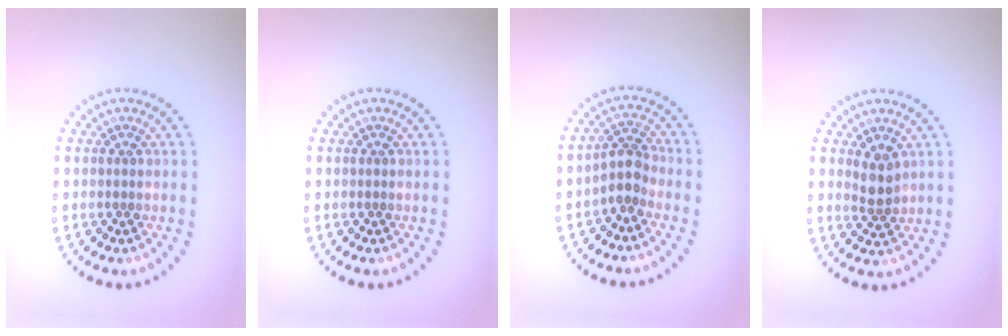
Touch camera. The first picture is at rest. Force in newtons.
{"total": 0.0}
{"total": 2.5, "press": 2.0, "slide": 1.4}
{"total": 2.0, "press": 1.7, "slide": 1.0}